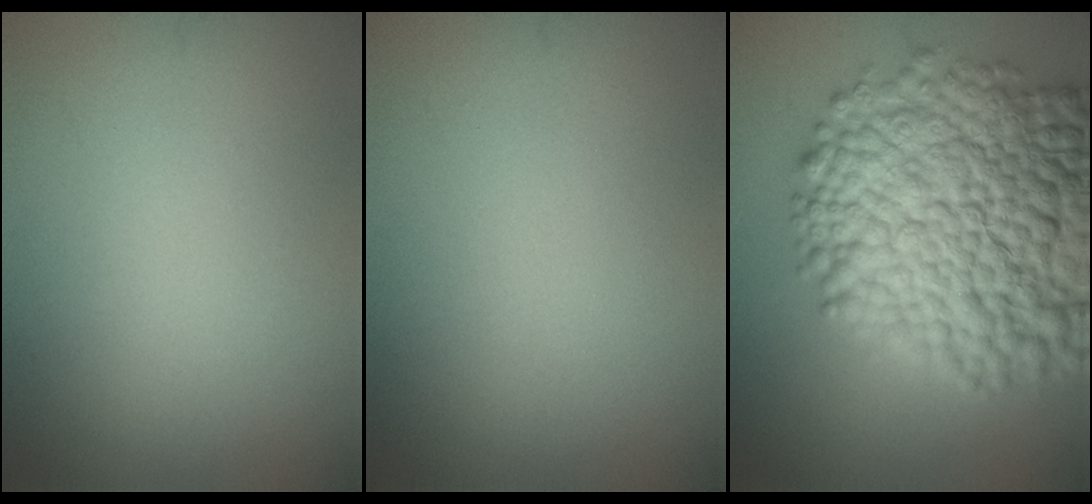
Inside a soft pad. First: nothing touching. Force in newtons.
{"total": 0.0}
{"total": 17.5, "press": 17.5, "slide": 0.7}